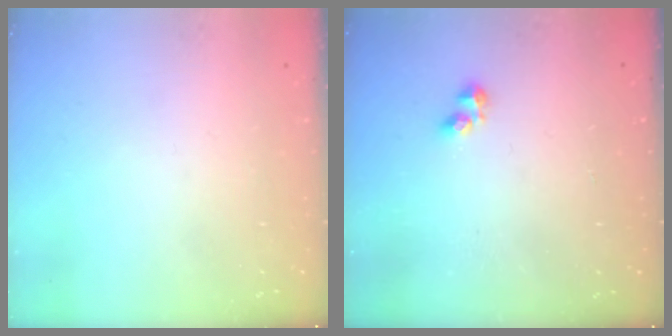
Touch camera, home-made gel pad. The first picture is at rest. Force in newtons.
{"total": 2.3, "press": 2.3, "slide": 0.5}